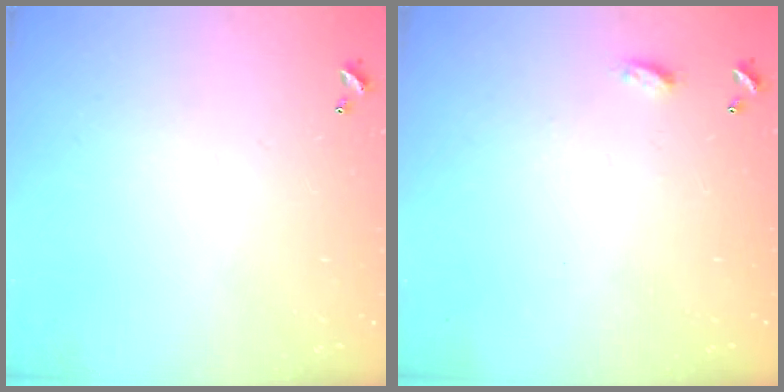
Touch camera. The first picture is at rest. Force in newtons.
{"total": 3.1, "press": 3.0, "slide": 0.4}